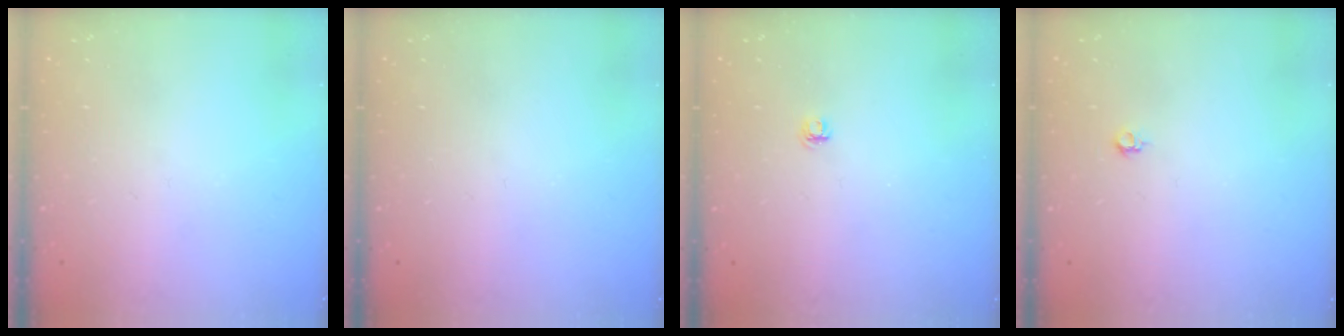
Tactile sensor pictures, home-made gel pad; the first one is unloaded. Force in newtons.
{"total": 0.0}
{"total": 4.1, "press": 4.1, "slide": 0.5}
{"total": 4.0, "press": 3.9, "slide": 0.7}